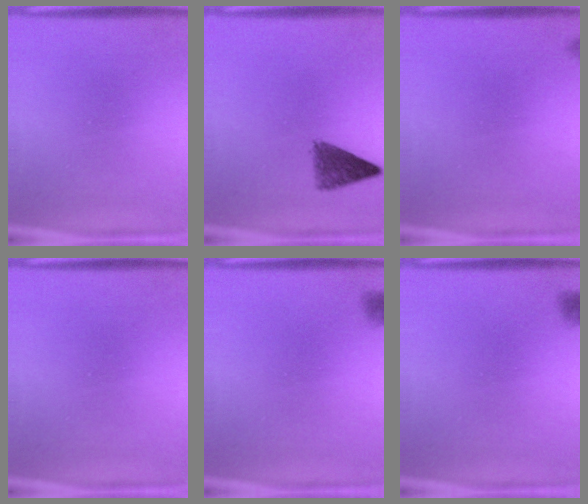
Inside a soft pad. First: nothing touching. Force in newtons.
{"total": 4.2}
{"total": 0.6}
{"total": 0.0}
{"total": 1.2}
{"total": 1.2}